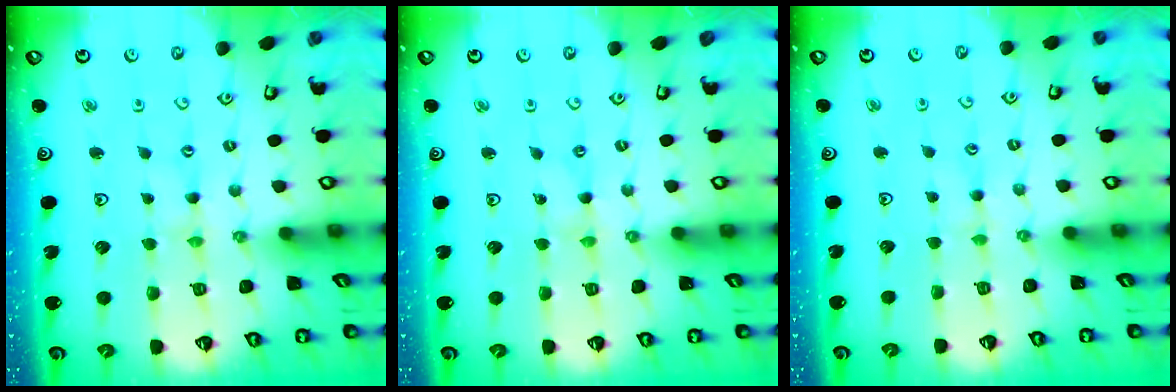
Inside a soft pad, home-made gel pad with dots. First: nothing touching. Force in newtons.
{"total": 0.0}
{"total": 1.5, "press": 1.4, "slide": 0.3}